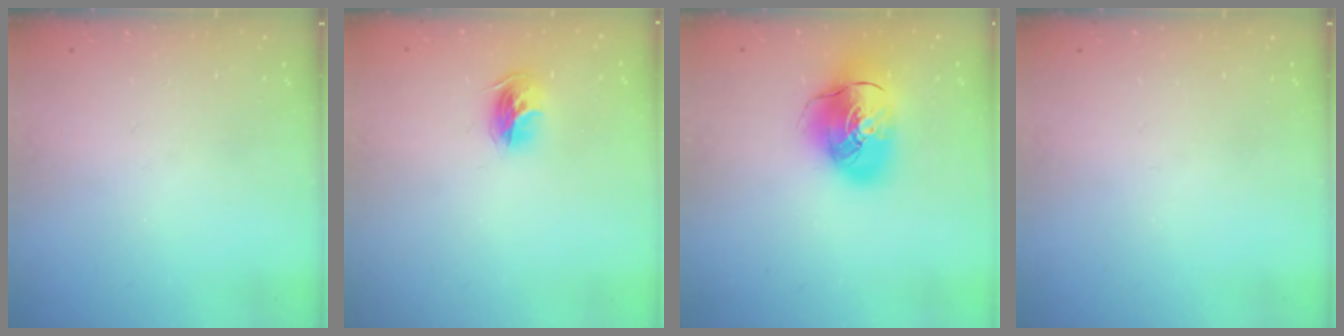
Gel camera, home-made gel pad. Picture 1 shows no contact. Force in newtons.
{"total": 10.3, "press": 10.3, "slide": 0.6}
{"total": 14.9, "press": 14.7, "slide": 2.5}
{"total": 0.0}